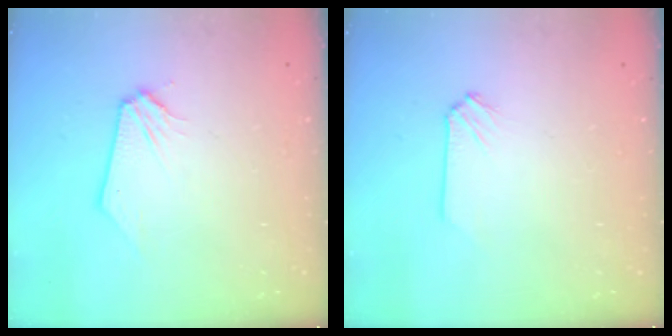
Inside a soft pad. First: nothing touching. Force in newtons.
{"total": 0.0}